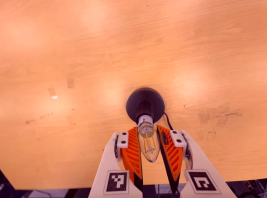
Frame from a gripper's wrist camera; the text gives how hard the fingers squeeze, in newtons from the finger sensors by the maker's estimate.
{"total": 9.6, "left": 8.7, "right": 10.4}